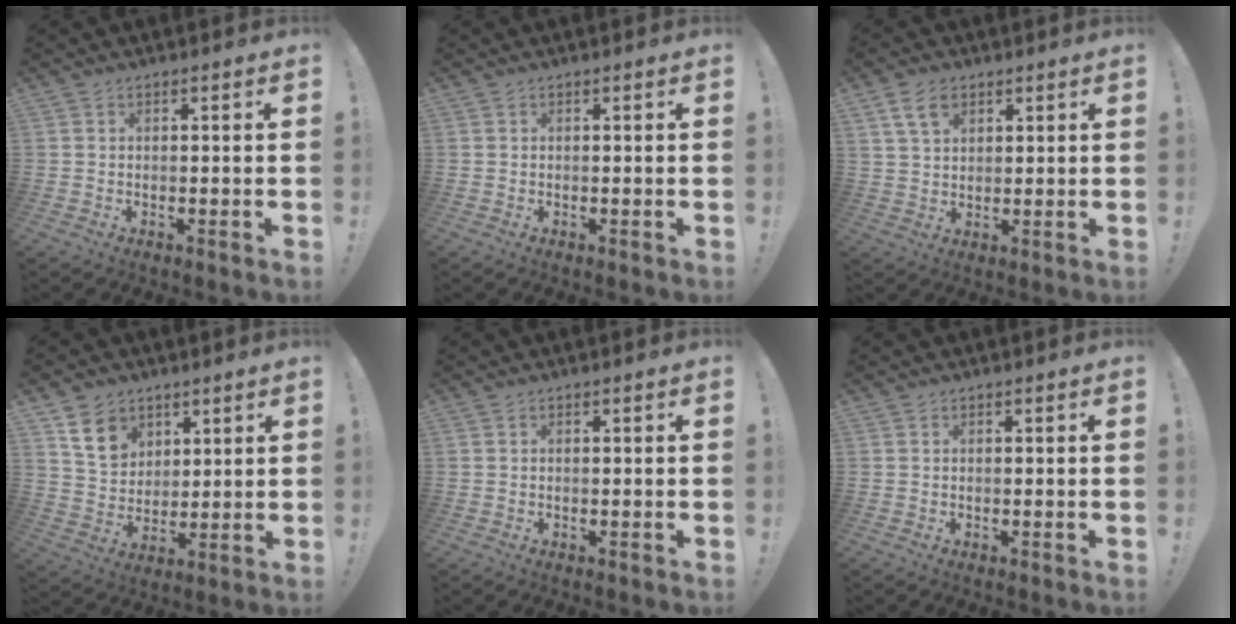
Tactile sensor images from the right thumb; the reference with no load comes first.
{"total": 0.0}
{"total": 7.1, "force": [3.9, 4.6, 3.7], "torque": [-0.062, -0.008, 0.076]}
{"total": 10.5, "force": [6.1, 7.6, 3.9], "torque": [-0.062, -0.028, 0.123]}
{"total": 0.0}
{"total": 0.0}